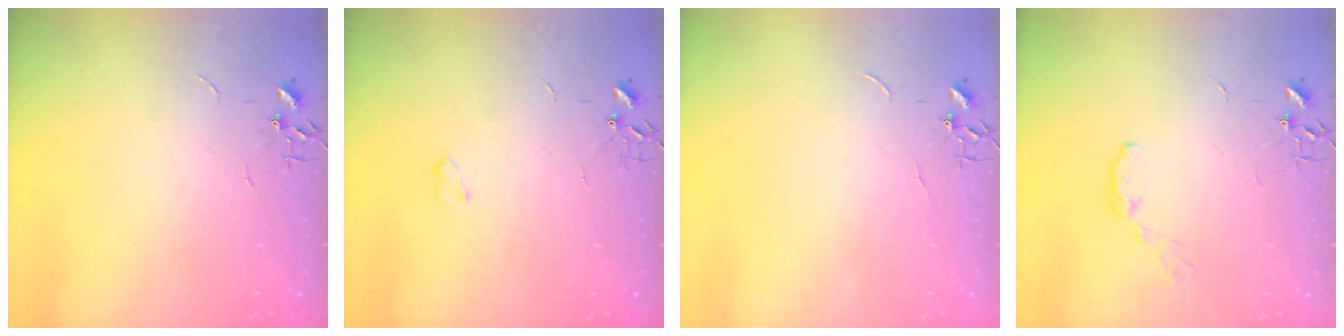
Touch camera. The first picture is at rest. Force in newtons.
{"total": 2.8, "press": 2.8, "slide": 0.5}
{"total": 0.0}
{"total": 5.5, "press": 5.5, "slide": 0.5}